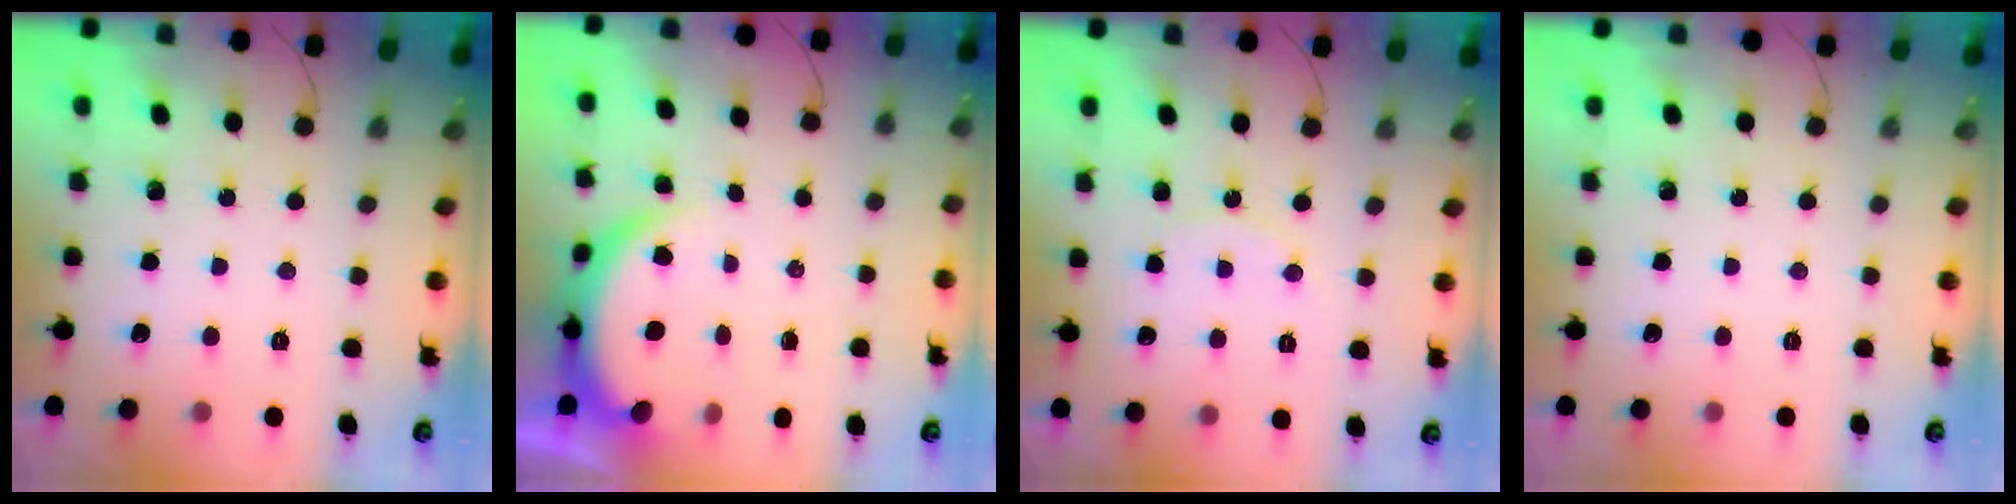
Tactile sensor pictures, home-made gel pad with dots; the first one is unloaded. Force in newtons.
{"total": 5.1, "press": 5.0, "slide": 0.4}
{"total": 6.5, "press": 6.5, "slide": 0.7}
{"total": 0.0}